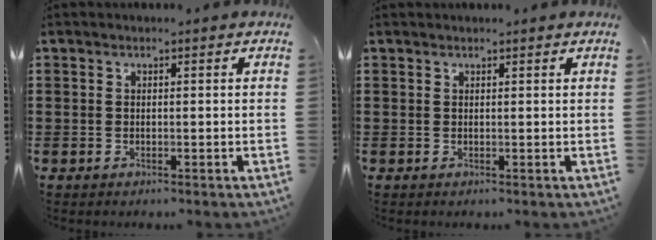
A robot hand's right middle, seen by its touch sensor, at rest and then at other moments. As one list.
[{"total": 0.5, "force": [0.5, -0.1, 0.1], "torque": [-0.002, 0.001, 0.010]}]